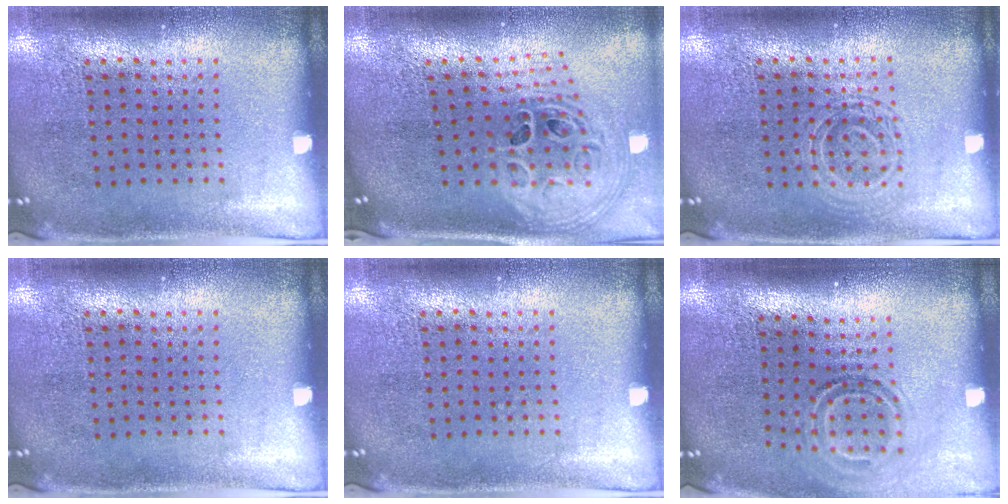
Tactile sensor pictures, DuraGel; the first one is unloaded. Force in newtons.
{"total": 2.4, "press": 1.7, "slide": 1.7}
{"total": 2.2, "press": 2.1, "slide": 0.4}
{"total": 0.0}
{"total": 0.0}
{"total": 1.8, "press": 1.1, "slide": 1.4}